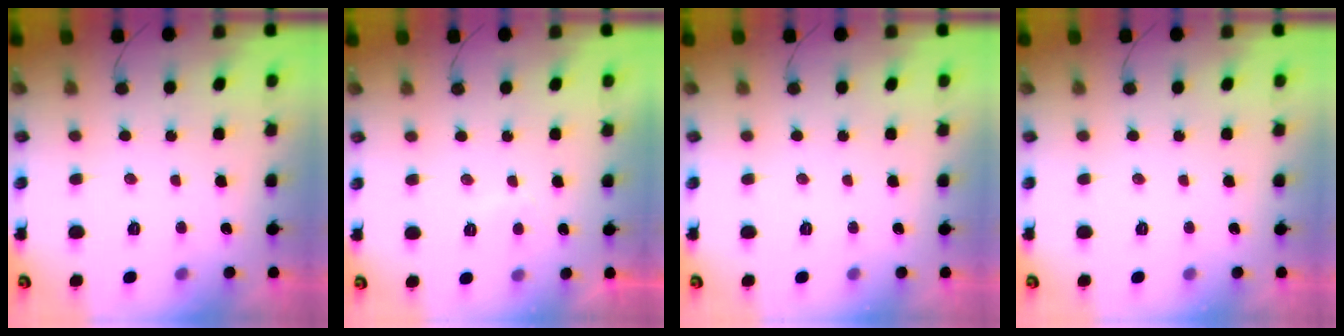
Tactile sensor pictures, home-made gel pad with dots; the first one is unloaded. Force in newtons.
{"total": 2.1, "press": 2.0, "slide": 0.7}
{"total": 0.0}
{"total": 0.0}